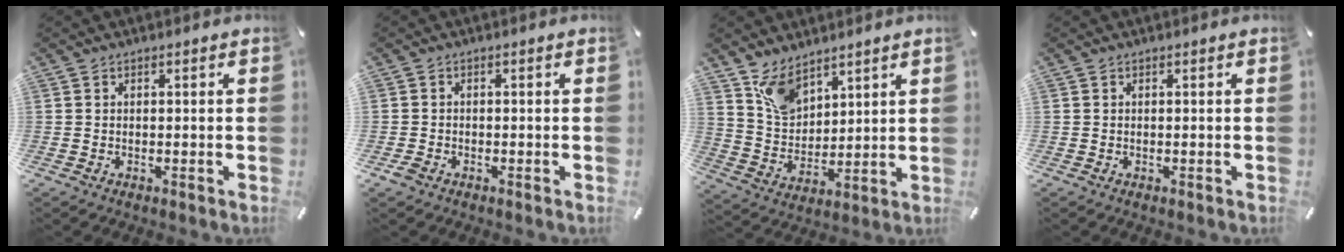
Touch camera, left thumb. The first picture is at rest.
{"total": 2.0, "force": [-1.0, 1.7, 0.5], "torque": [-0.006, 0.007, -0.021]}
{"total": 9.4, "force": [6.6, 5.6, 3.5], "torque": [-0.084, -0.027, 0.130]}
{"total": 0.0}